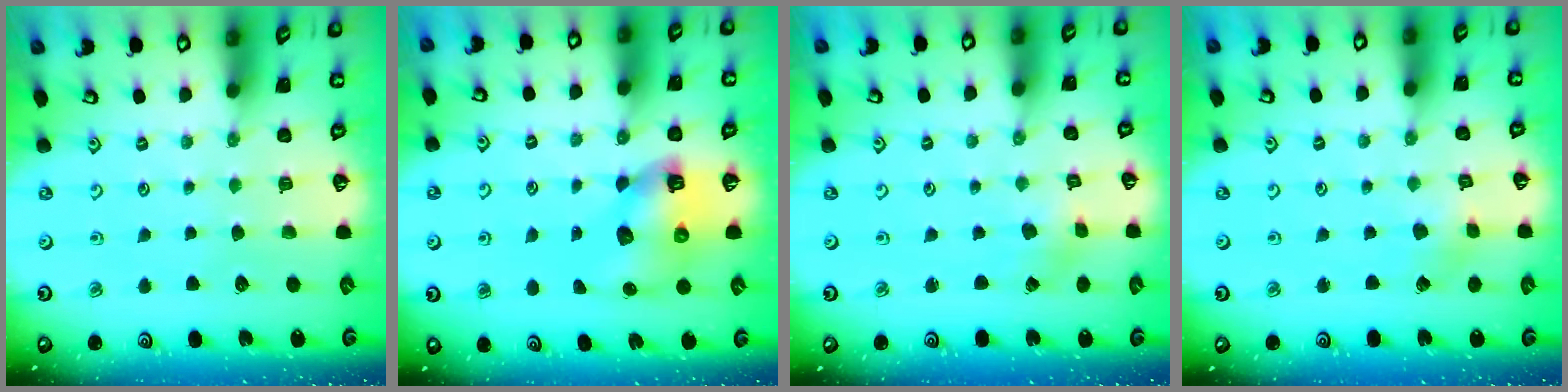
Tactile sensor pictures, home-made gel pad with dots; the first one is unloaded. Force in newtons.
{"total": 8.9, "press": 8.9, "slide": 1.1}
{"total": 0.8, "press": 0.7, "slide": 0.3}
{"total": 1.7, "press": 1.7, "slide": 0.3}